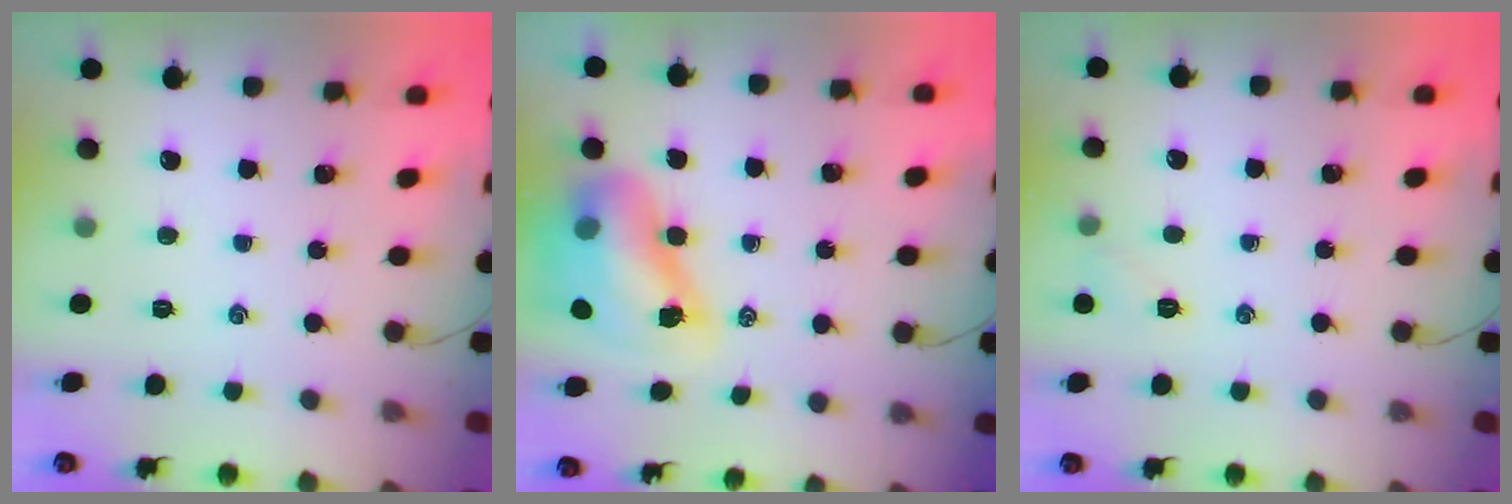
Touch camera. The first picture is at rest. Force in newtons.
{"total": 13.5, "press": 13.0, "slide": 3.7}
{"total": 4.7, "press": 4.5, "slide": 1.1}